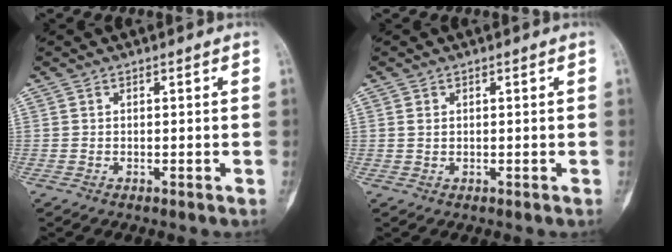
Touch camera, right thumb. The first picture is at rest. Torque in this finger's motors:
{"motor_torque": [0.03, -0.61, 0.33, 0.02, 0.03]}